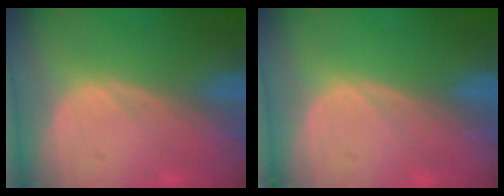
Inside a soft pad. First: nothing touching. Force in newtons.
{"total": 0.0}